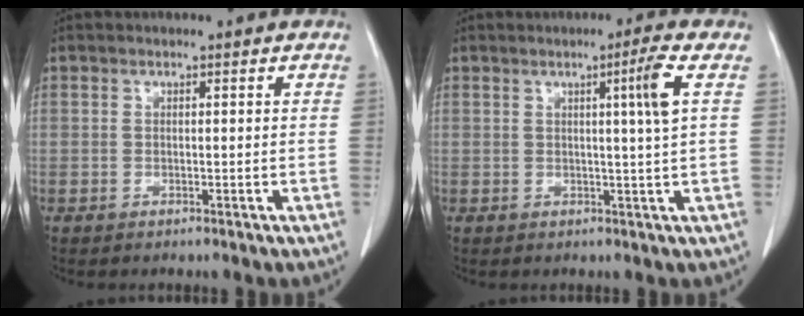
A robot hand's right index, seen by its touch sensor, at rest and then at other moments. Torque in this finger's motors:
{"motor_torque": [0.08, 0.09, 0.06, 0.05]}